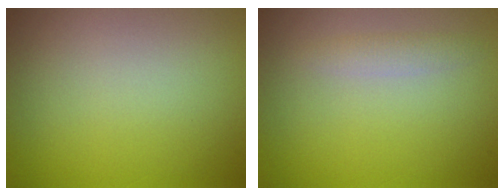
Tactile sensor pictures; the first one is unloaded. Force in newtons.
{"total": 1.2, "press": 1.2, "slide": 0.0}